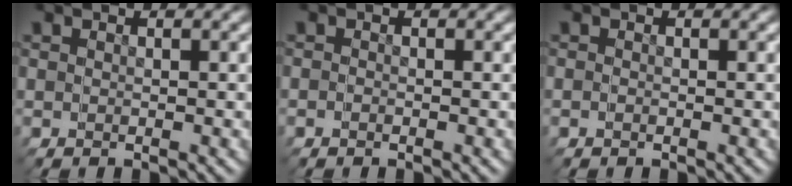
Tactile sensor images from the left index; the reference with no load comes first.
{"total": 1.2, "force": [-0.9, -0.6, -0.5], "torque": [-0.005, -0.009, -0.011]}
{"total": 0.8, "force": [-0.6, -0.4, -0.3], "torque": [-0.005, -0.007, -0.007]}